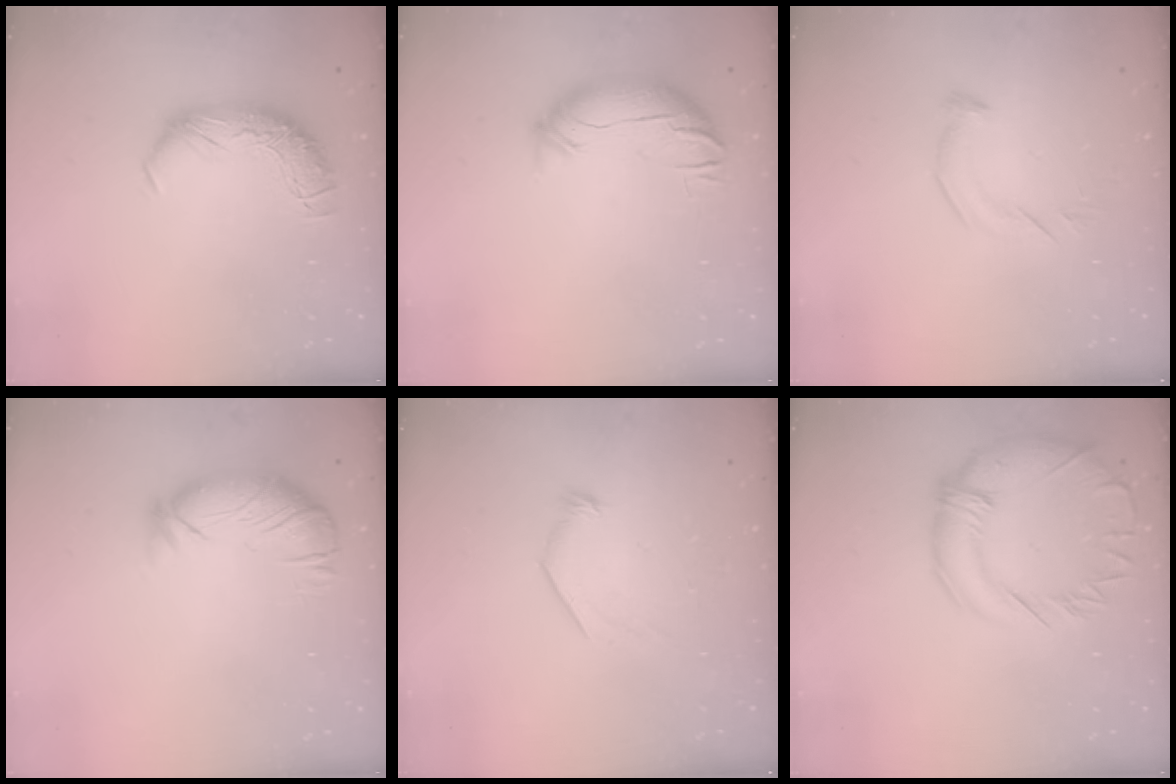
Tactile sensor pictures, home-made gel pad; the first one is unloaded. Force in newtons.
{"total": 3.7, "press": 3.0, "slide": 2.2}
{"total": 5.3, "press": 5.1, "slide": 1.2}
{"total": 2.7, "press": 2.4, "slide": 1.4}
{"total": 6.8, "press": 6.8, "slide": 0.7}
{"total": 3.0, "press": 2.7, "slide": 1.3}